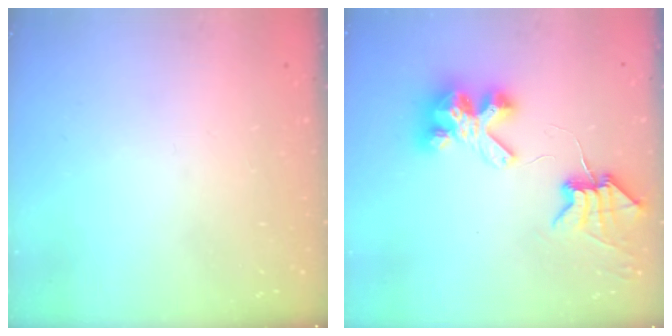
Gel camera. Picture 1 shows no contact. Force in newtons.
{"total": 8.3, "press": 8.2, "slide": 0.7}